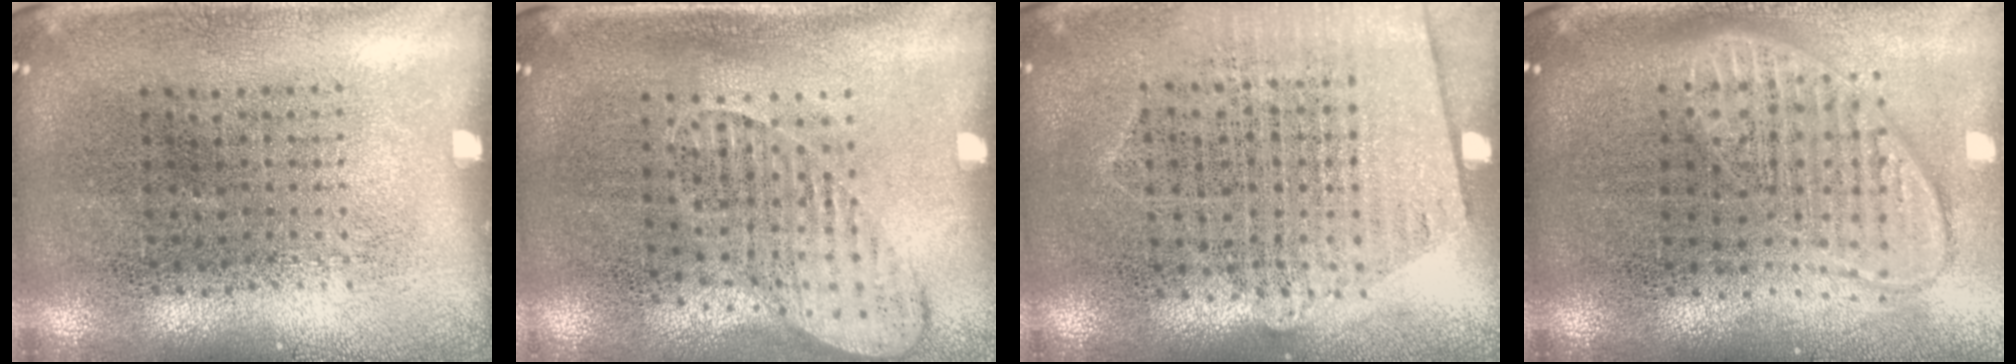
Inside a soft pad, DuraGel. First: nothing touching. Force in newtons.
{"total": 1.3, "press": 1.1, "slide": 0.7}
{"total": 1.1, "press": 1.0, "slide": 0.5}
{"total": 1.9, "press": 1.5, "slide": 1.1}